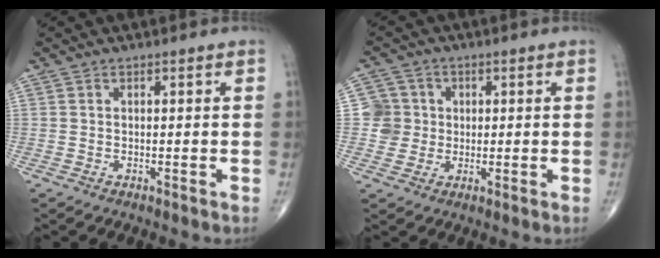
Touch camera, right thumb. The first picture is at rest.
{"total": 5.4, "force": [0.5, 5.4, 0.4], "torque": [0.029, 0.008, 0.003]}